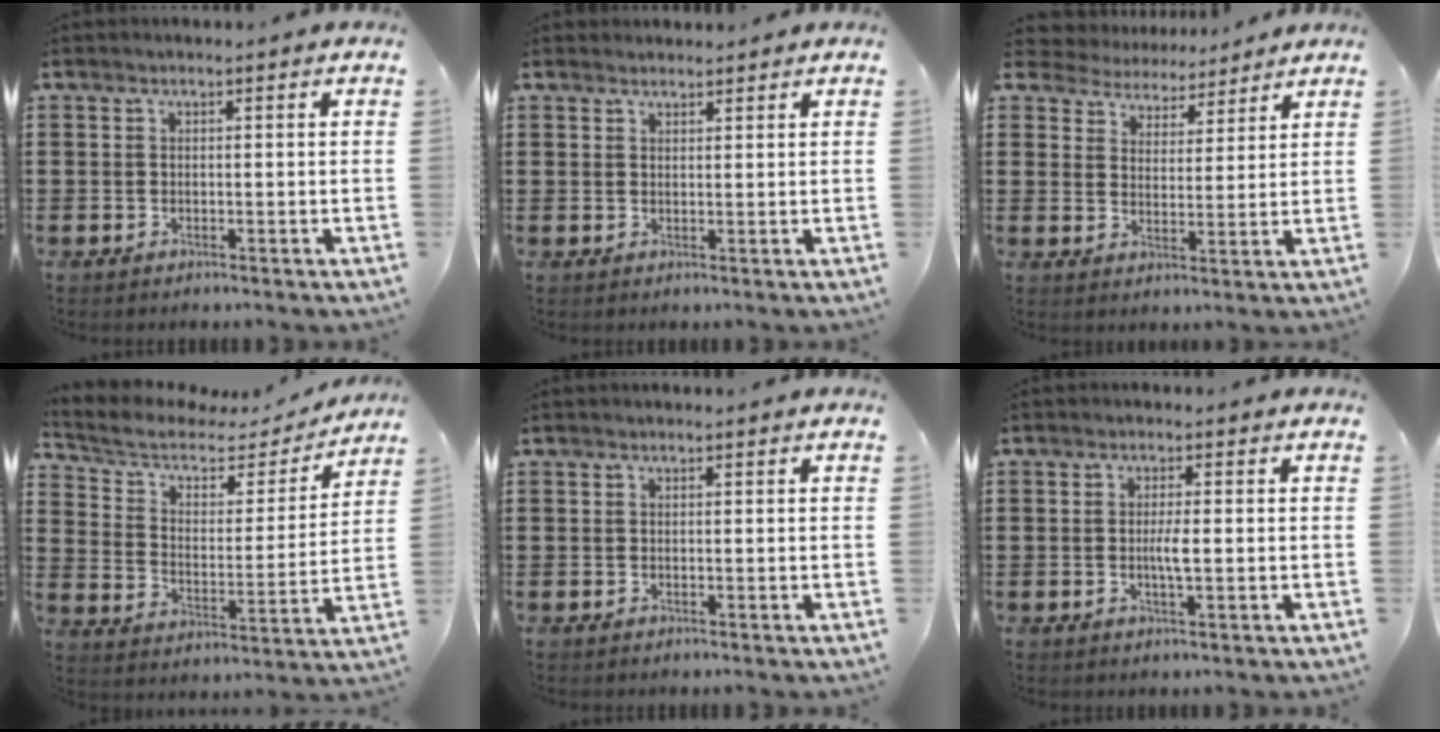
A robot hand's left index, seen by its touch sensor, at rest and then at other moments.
{"total": 1.5, "force": [1.4, 0.4, 0.0], "torque": [-0.003, 0.002, 0.028]}
{"total": 4.7, "force": [4.5, 1.1, -0.5], "torque": [-0.021, -0.028, 0.078]}
{"total": 5.6, "force": [3.9, 3.1, 2.5], "torque": [-0.074, -0.018, 0.062]}
{"total": 0.0}
{"total": 2.6, "force": [-0.3, 0.4, 2.6], "torque": [-0.049, -0.003, -0.006]}